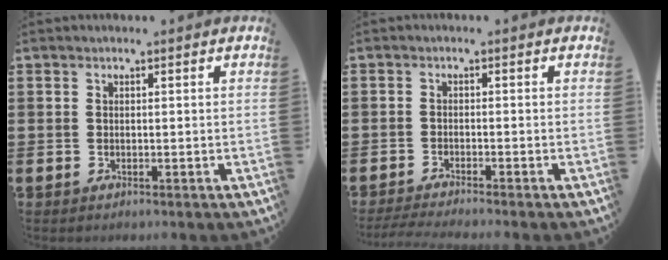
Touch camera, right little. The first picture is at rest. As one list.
[{"total": 1.6, "force": [-1.4, -0.1, 0.8], "torque": [-0.012, 0.000, -0.027]}]